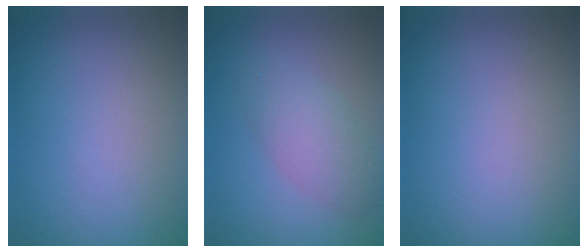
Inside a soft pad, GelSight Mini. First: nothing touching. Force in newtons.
{"total": 3.2, "press": 3.2, "slide": 0.1}
{"total": 0.0}